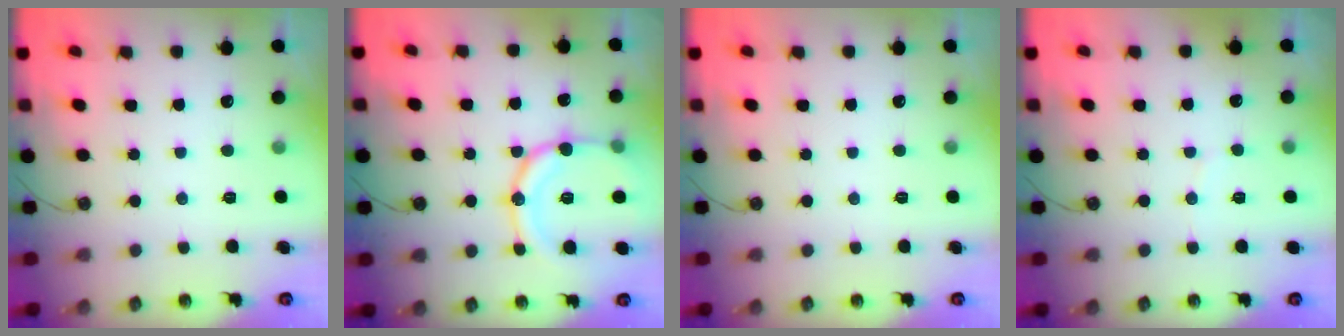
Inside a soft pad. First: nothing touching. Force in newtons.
{"total": 17.2, "press": 16.9, "slide": 3.6}
{"total": 0.0}
{"total": 2.1, "press": 2.1, "slide": 0.2}